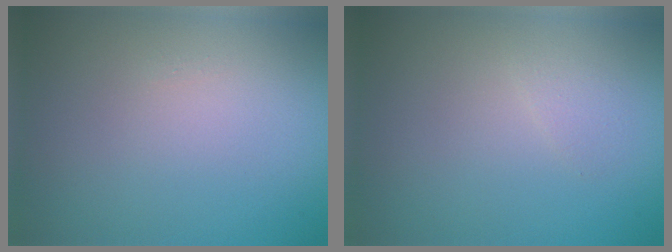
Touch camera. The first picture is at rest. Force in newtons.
{"total": 0.7, "press": 0.7, "slide": 0.0}